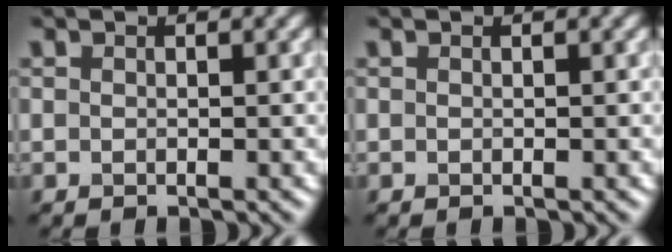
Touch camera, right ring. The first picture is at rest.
{"total": 0.0}